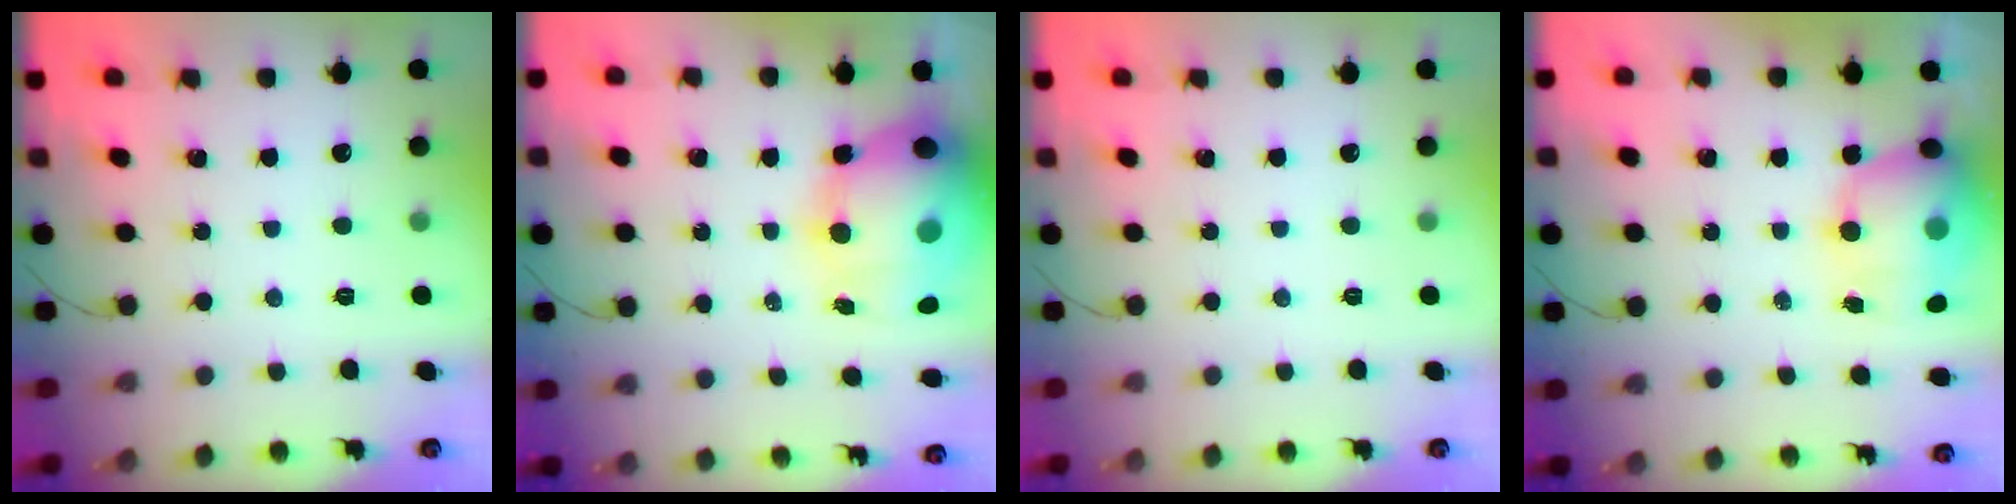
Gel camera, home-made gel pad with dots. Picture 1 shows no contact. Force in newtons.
{"total": 22.6, "press": 22.0, "slide": 5.0}
{"total": 0.0}
{"total": 12.8, "press": 12.4, "slide": 3.3}